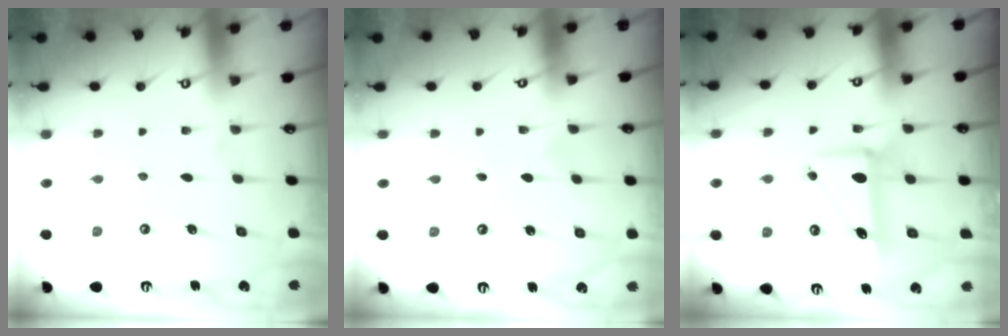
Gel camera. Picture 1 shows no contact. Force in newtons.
{"total": 0.5, "press": 0.5, "slide": 0.0}
{"total": 8.4, "press": 8.4, "slide": 0.6}